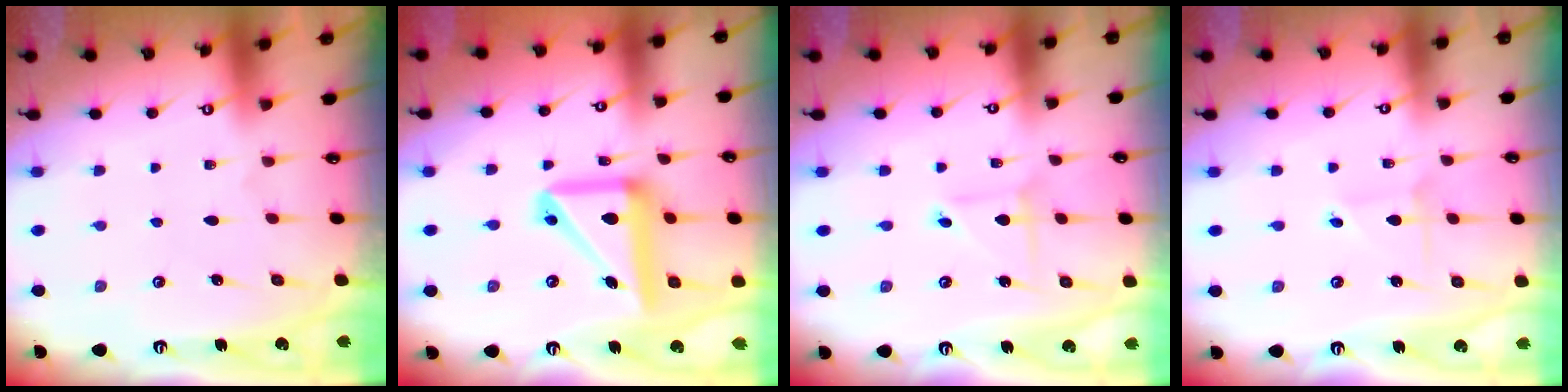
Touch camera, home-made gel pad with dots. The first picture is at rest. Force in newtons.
{"total": 15.5, "press": 15.3, "slide": 2.3}
{"total": 2.2, "press": 2.2, "slide": 0.1}
{"total": 1.9, "press": 1.9, "slide": 0.2}